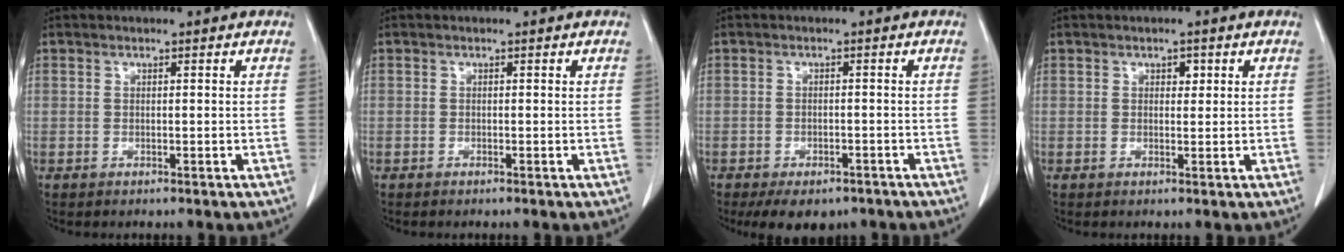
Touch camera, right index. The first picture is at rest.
{"total": 0.0}
{"total": 7.3, "force": [-5.4, 3.7, 3.2], "torque": [-0.033, 0.000, -0.072]}
{"total": 1.3, "force": [0.6, 0.8, 0.9], "torque": [-0.009, 0.000, 0.007]}